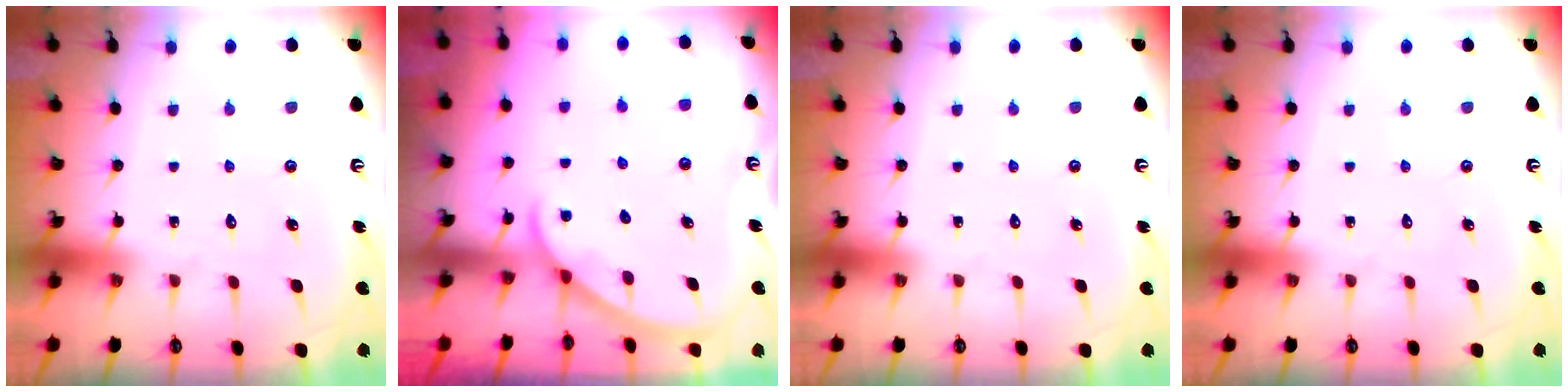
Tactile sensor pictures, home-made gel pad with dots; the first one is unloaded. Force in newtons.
{"total": 1.9, "press": 1.9, "slide": 0.2}
{"total": 0.0}
{"total": 0.0}